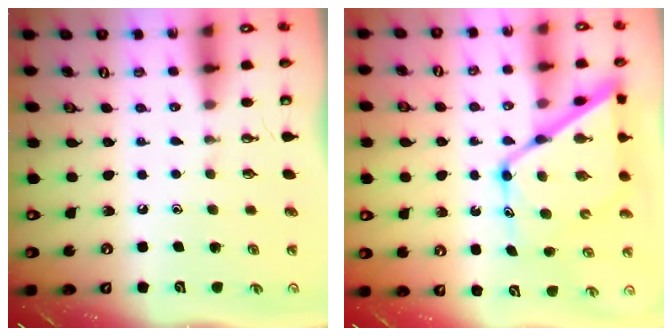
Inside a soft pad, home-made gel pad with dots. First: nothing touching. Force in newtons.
{"total": 16.7, "press": 16.6, "slide": 1.4}